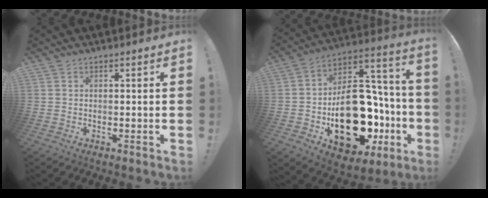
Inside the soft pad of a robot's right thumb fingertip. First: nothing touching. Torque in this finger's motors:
{"motor_torque": [1.37, 1.67, 1.59, -1.18, 0.72]}